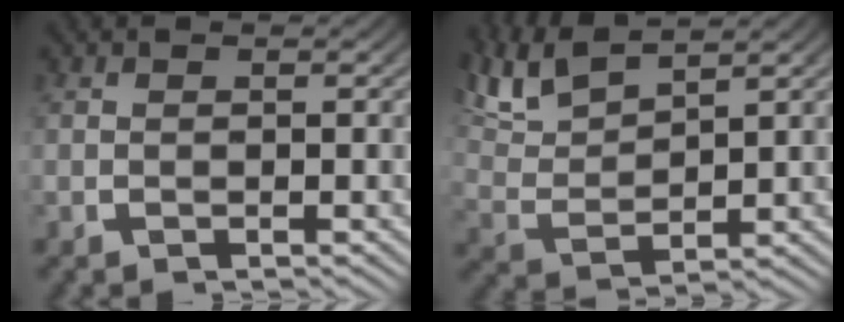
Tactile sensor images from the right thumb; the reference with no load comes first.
{"total": 5.6, "force": [4.0, 2.5, 3.1], "torque": [-0.076, 0.001, 0.082]}